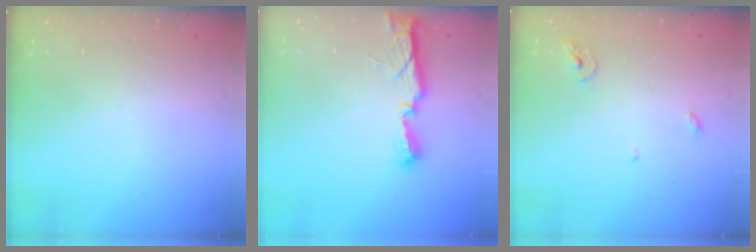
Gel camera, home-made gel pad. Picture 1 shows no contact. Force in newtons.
{"total": 7.5, "press": 7.5, "slide": 0.4}
{"total": 5.2, "press": 5.2, "slide": 0.4}